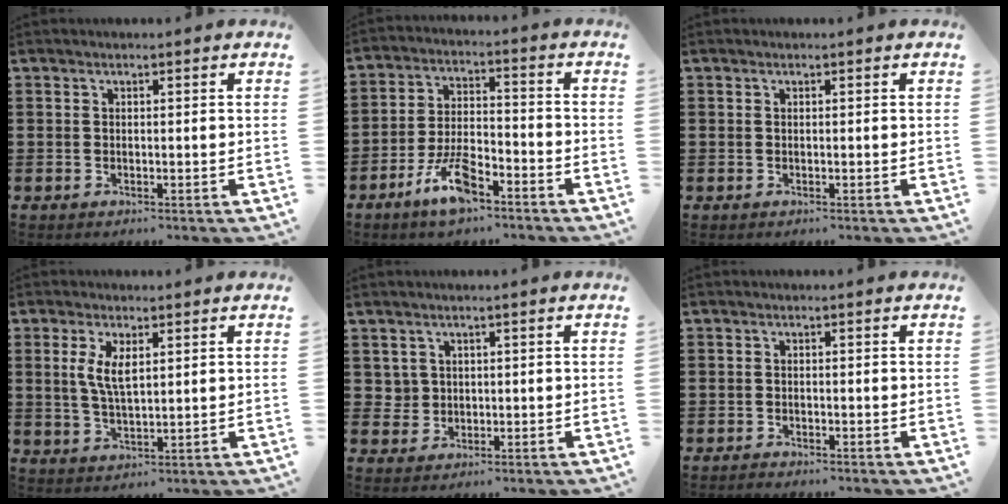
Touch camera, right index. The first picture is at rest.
{"total": 8.4, "force": [-5.3, 3.0, 5.9], "torque": [-0.130, 0.003, -0.098]}
{"total": 0.0}
{"total": 4.8, "force": [1.4, 1.9, 4.2], "torque": [-0.089, 0.006, 0.023]}
{"total": 2.0, "force": [0.7, 1.8, 0.2], "torque": [-0.013, 0.009, 0.011]}
{"total": 0.9, "force": [-0.9, 0.0, 0.0], "torque": [-0.003, 0.000, -0.018]}